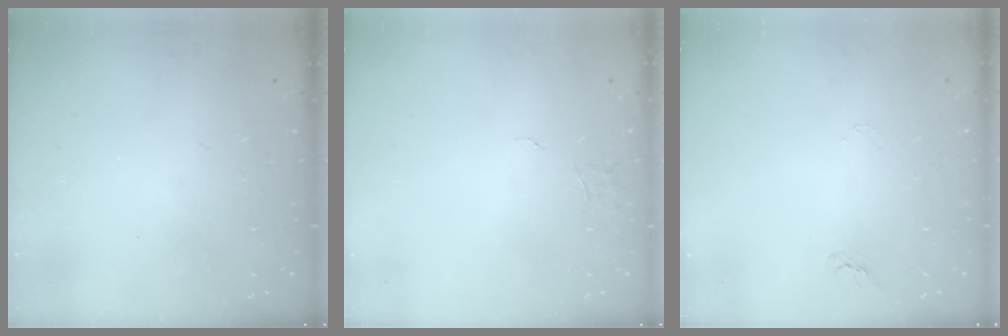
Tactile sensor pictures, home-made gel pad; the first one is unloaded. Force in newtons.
{"total": 3.7, "press": 3.7, "slide": 0.3}
{"total": 2.9, "press": 2.9, "slide": 0.2}